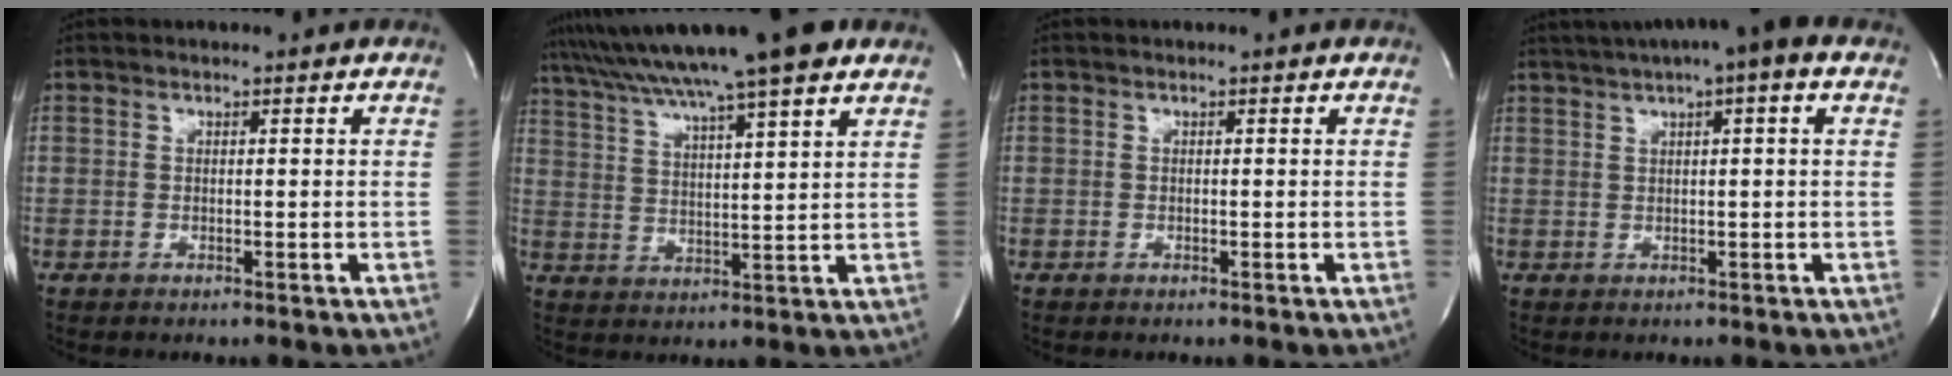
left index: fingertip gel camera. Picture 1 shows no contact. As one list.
[{"total": 16.6, "force": [13.7, -0.2, 9.5], "torque": [-0.163, 0.029, 0.208]}, {"total": 0.0}, {"total": 8.9, "force": [5.4, 0.9, 7.0], "torque": [-0.111, 0.034, 0.075]}]